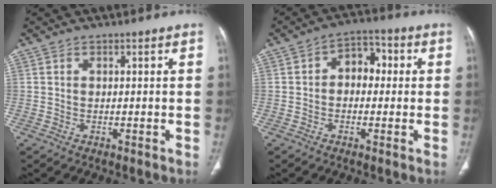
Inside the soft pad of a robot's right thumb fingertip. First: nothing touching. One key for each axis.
{"total": 6.7, "fx": 0.6, "fy": 4.7, "fz": 4.7, "tx": -0.039, "ty": 0.024, "tz": -0.001}